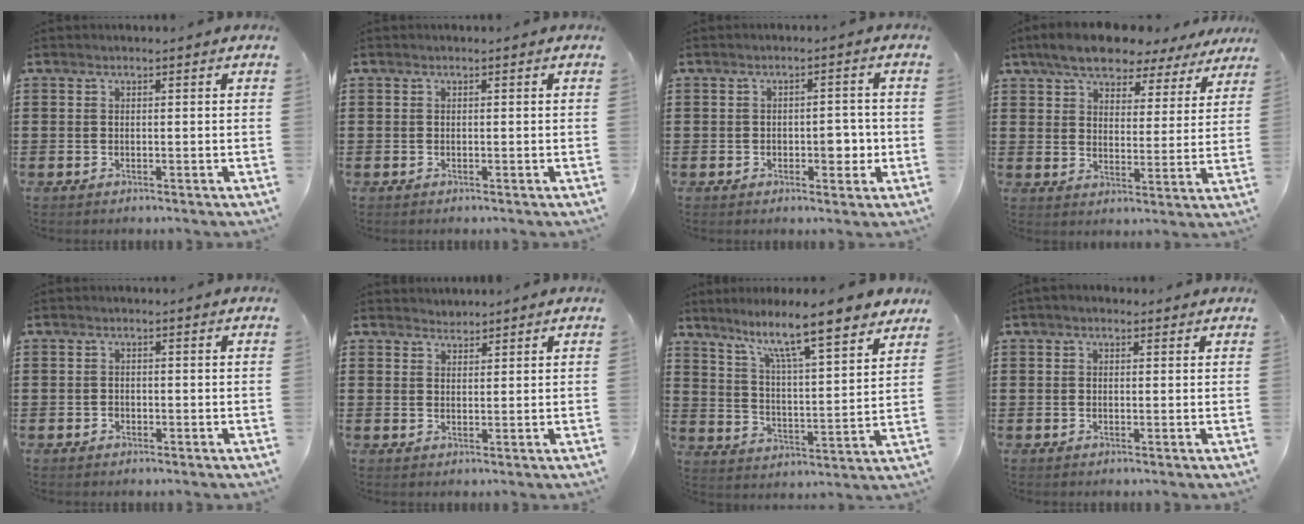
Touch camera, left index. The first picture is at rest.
{"total": 0.0}
{"total": 3.7, "force": [-0.8, 2.1, 3.0], "torque": [-0.031, -0.005, -0.022]}
{"total": 7.4, "force": [6.7, 1.9, 2.6], "torque": [-0.079, -0.021, 0.121]}
{"total": 0.7, "force": [-0.4, 0.6, 0.1], "torque": [-0.006, 0.003, -0.010]}
{"total": 1.5, "force": [1.4, 0.2, -0.4], "torque": [0.003, 0.002, 0.028]}
{"total": 9.4, "force": [7.9, 0.5, 5.2], "torque": [-0.112, -0.053, 0.126]}
{"total": 1.1, "force": [0.5, 0.7, 0.6], "torque": [-0.012, 0.007, 0.009]}